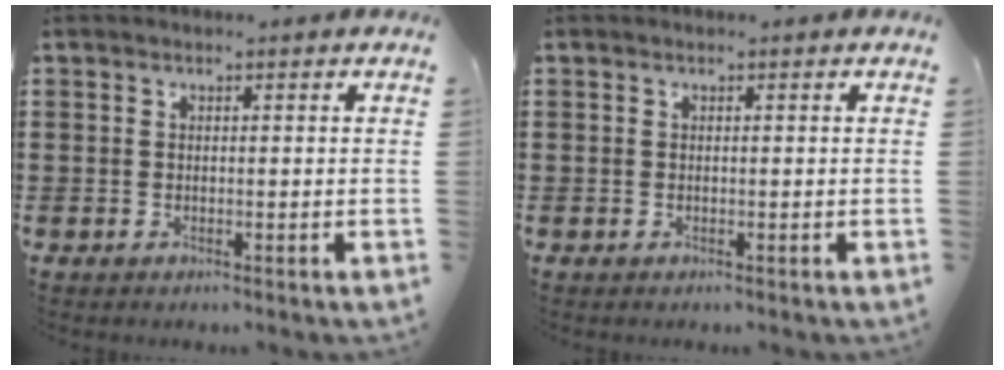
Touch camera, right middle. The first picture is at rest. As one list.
[{"total": 0.0}]